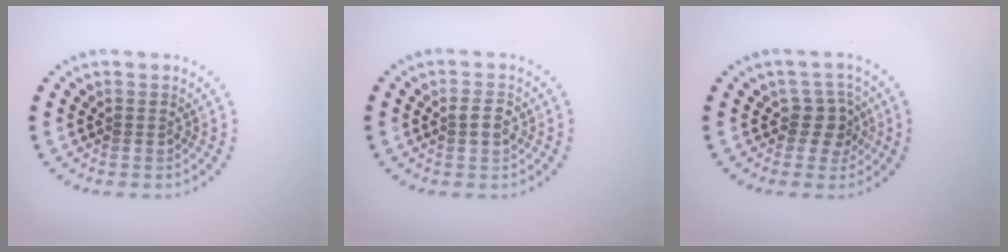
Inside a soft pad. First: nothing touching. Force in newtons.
{"total": 1.7, "press": 1.7, "slide": 0.1}
{"total": 2.5, "press": 1.9, "slide": 1.6}